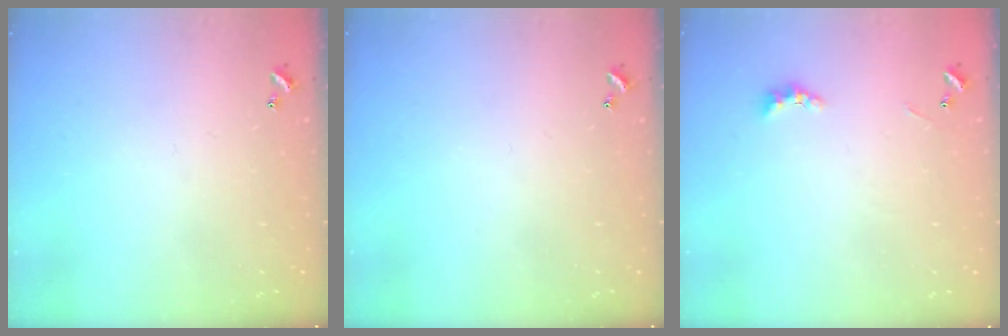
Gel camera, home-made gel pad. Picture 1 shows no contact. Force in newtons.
{"total": 0.0}
{"total": 2.5, "press": 2.5, "slide": 0.6}